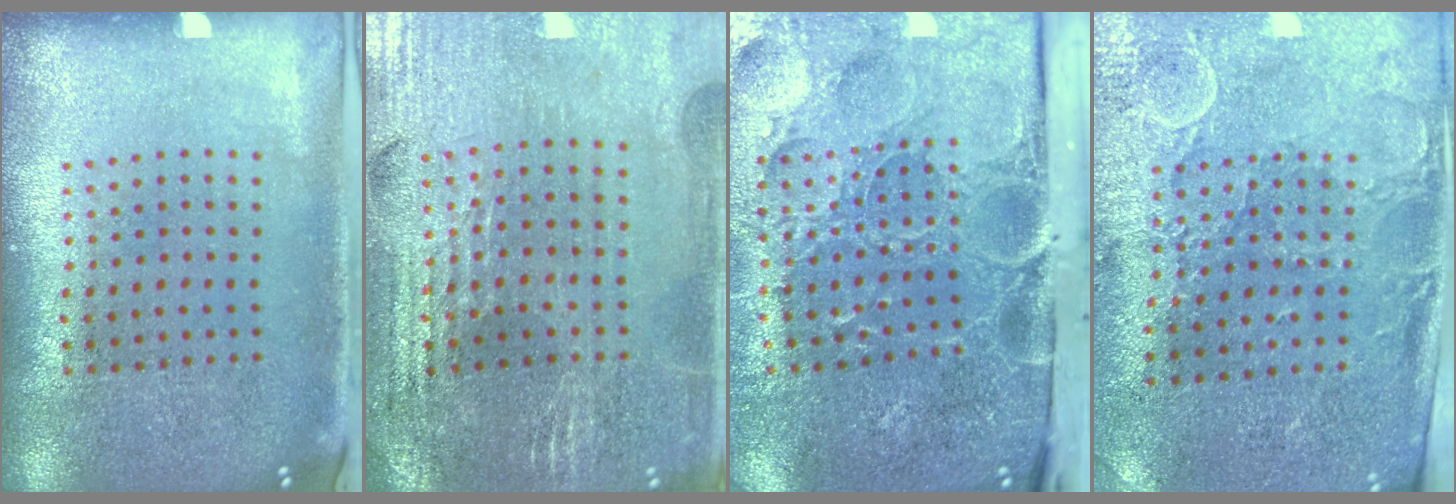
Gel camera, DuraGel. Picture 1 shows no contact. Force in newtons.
{"total": 2.9, "press": 2.8, "slide": 0.4}
{"total": 5.2, "press": 4.1, "slide": 3.1}
{"total": 2.9, "press": 2.5, "slide": 1.5}